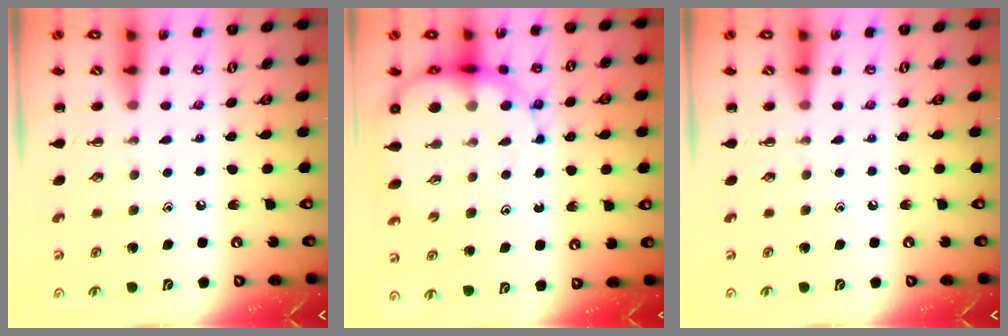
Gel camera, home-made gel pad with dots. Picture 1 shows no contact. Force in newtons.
{"total": 15.1, "press": 14.7, "slide": 3.7}
{"total": 0.0}